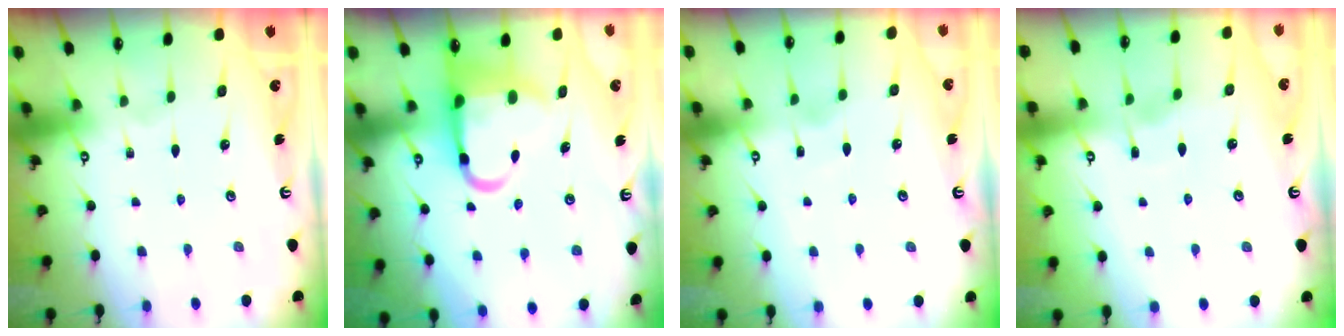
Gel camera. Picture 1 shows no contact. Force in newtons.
{"total": 9.7, "press": 9.3, "slide": 2.8}
{"total": 1.7, "press": 1.7, "slide": 0.2}
{"total": 3.4, "press": 3.3, "slide": 0.4}